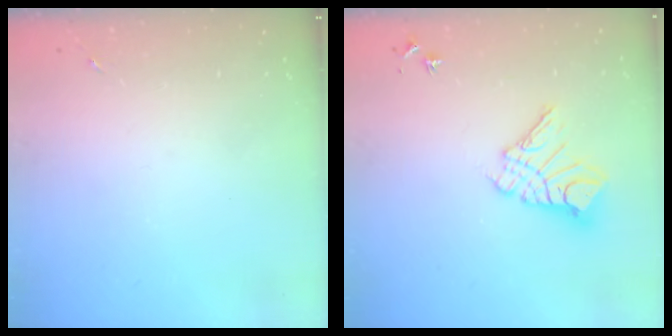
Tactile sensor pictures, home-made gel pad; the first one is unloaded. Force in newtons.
{"total": 11.7, "press": 11.7, "slide": 1.2}